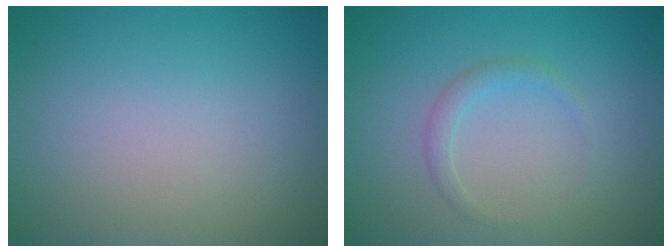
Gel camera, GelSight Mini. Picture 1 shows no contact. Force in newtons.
{"total": 1.2, "press": 1.2, "slide": 0.1}